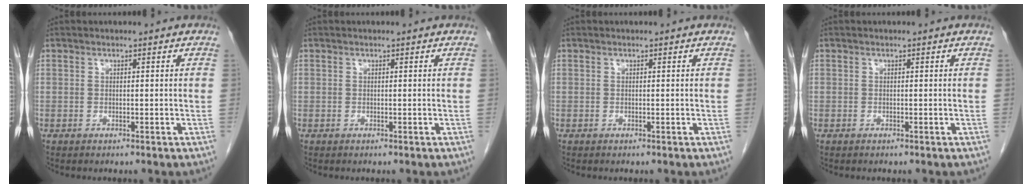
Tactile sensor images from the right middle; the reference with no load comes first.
{"total": 0.0}
{"total": 0.0}
{"total": 0.0}